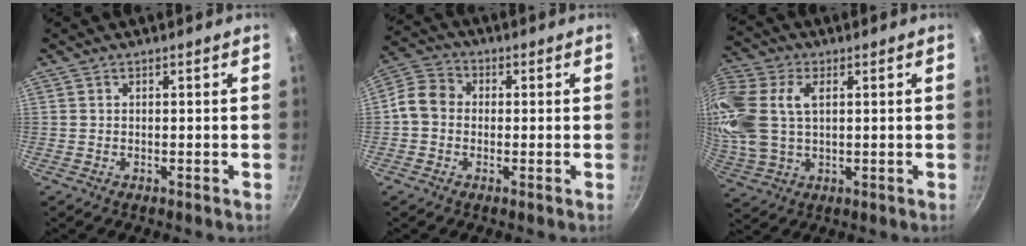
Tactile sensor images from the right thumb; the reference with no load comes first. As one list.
[{"total": 6.8, "force": [-0.4, 5.7, 3.6], "torque": [-0.056, 0.024, -0.021]}, {"total": 19.2, "force": [3.7, 12.4, 14.2], "torque": [-0.365, 0.019, 0.074]}]